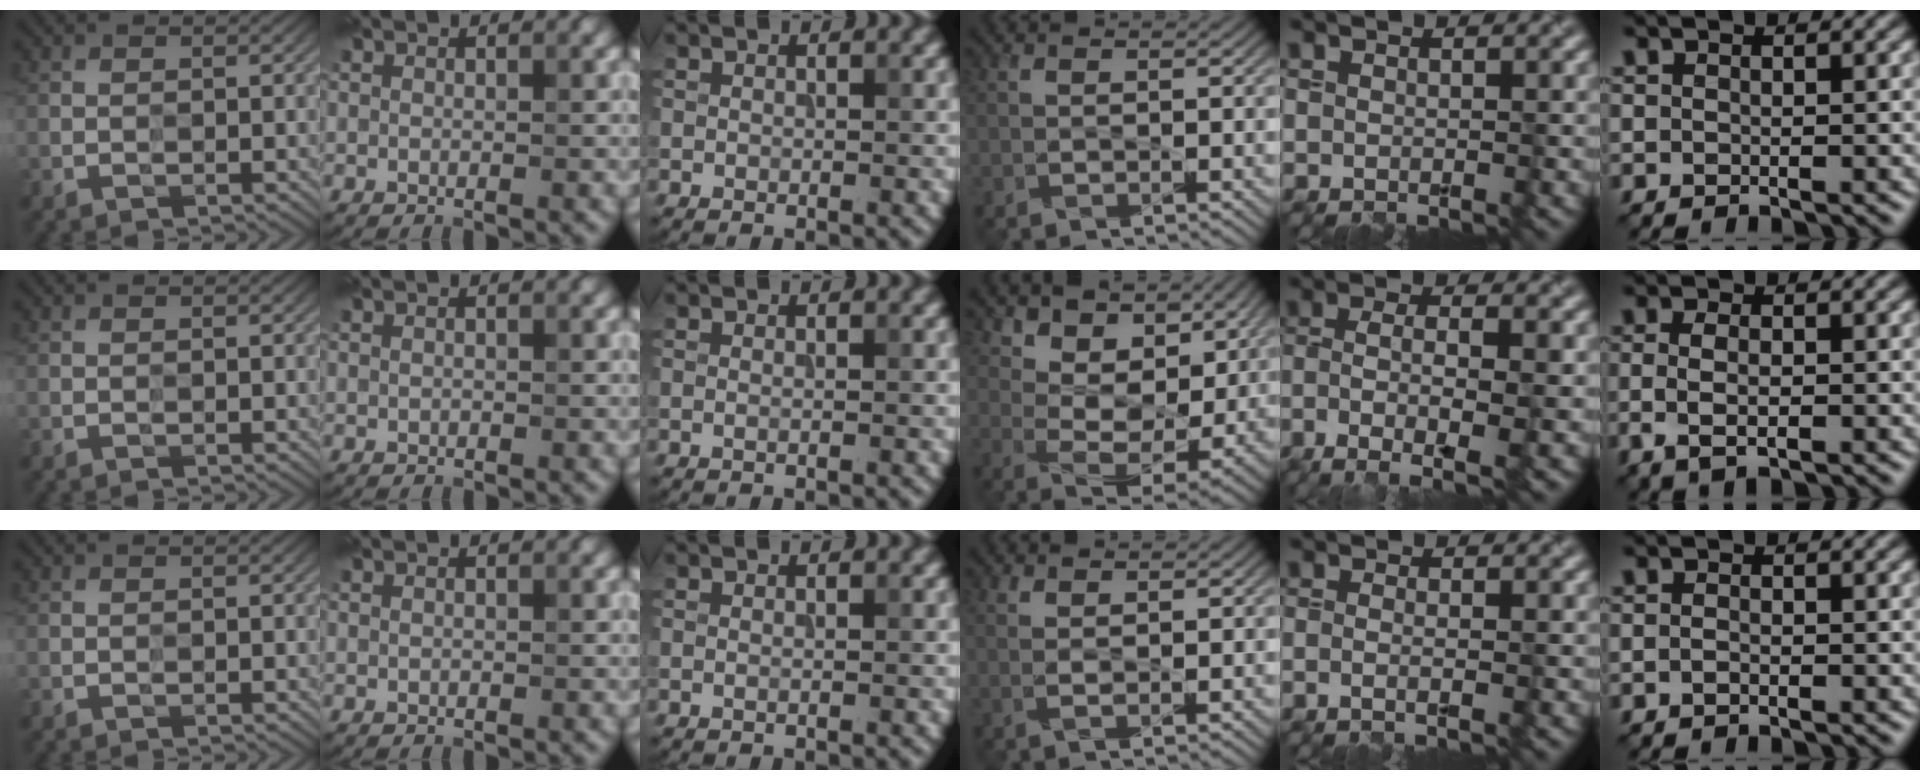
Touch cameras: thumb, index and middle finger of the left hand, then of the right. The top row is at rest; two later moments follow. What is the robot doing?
{"motion": "wipe", "object": "paper plate"}